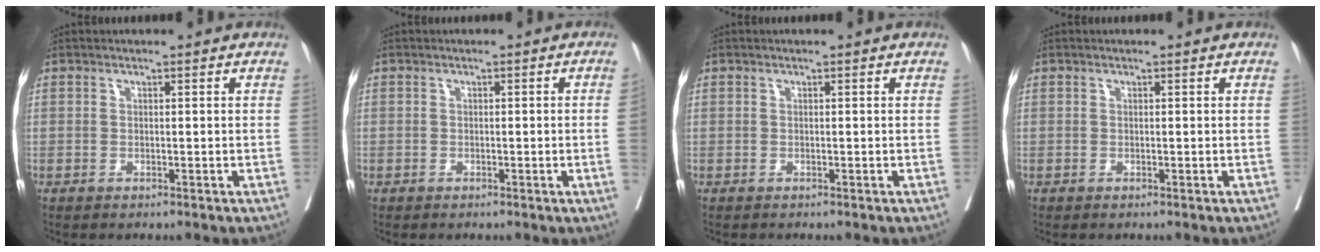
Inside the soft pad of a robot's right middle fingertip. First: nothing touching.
{"total": 1.4, "force": [-0.2, -0.2, 1.3], "torque": [-0.025, 0.003, 0.000]}
{"total": 0.0}
{"total": 0.0}